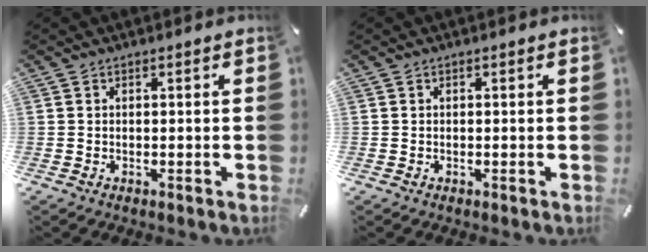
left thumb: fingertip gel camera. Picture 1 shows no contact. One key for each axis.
{"total": 0.0}